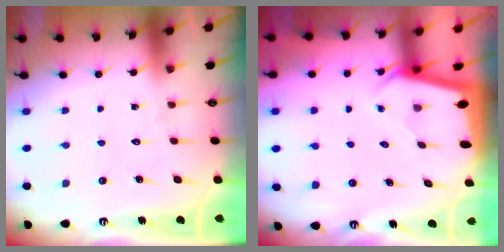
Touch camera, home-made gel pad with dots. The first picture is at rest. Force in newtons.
{"total": 1.8, "press": 1.8, "slide": 0.1}